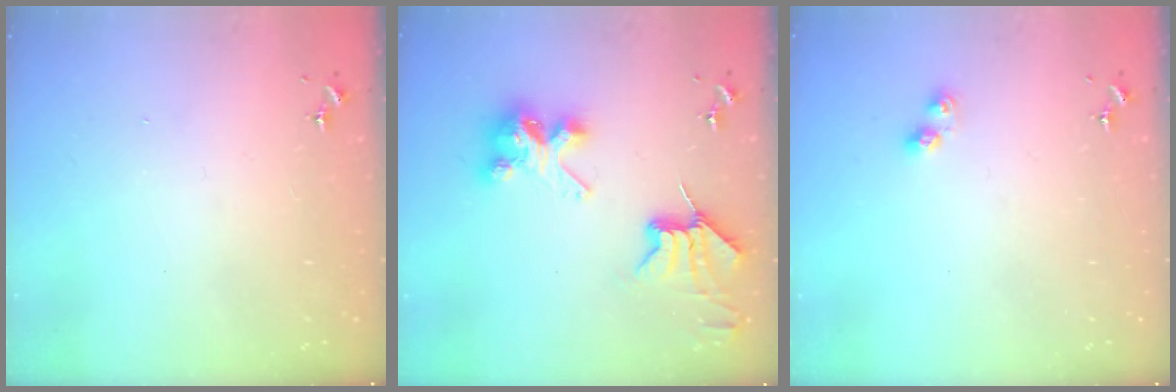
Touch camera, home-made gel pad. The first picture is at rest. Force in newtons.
{"total": 10.1, "press": 10.1, "slide": 0.4}
{"total": 4.8, "press": 4.8, "slide": 0.3}